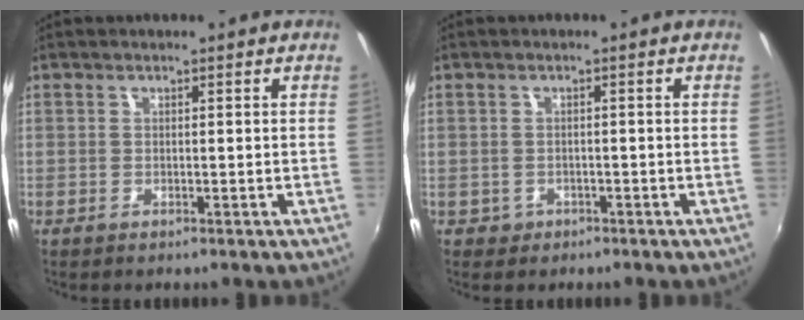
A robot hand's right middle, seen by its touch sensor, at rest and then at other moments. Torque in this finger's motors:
{"motor_torque": [-0.09, -0.09, -0.10, -0.02]}